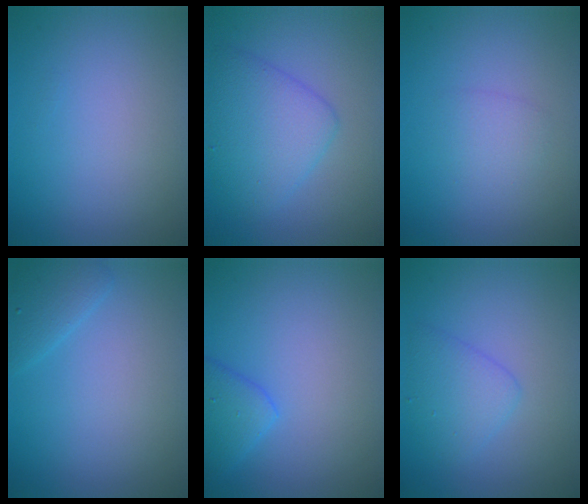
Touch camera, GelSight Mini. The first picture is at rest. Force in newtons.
{"total": 4.8, "press": 4.8, "slide": 0.2}
{"total": 1.4, "press": 1.4, "slide": 0.1}
{"total": 1.6, "press": 1.6, "slide": 0.1}
{"total": 2.5, "press": 2.4, "slide": 0.3}
{"total": 2.6, "press": 2.6, "slide": 0.2}